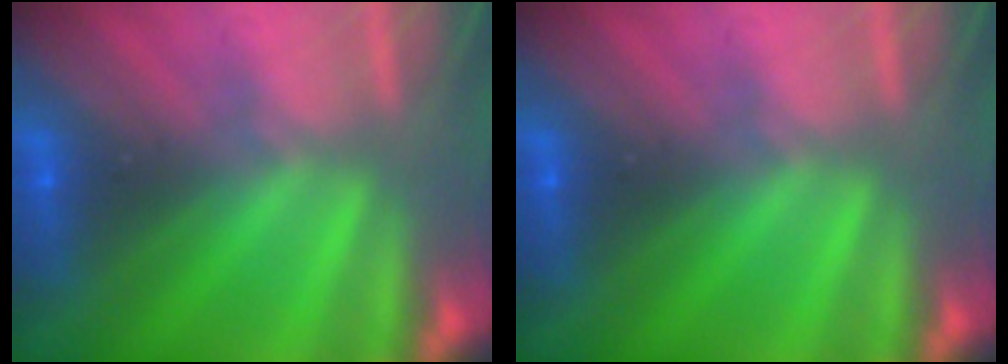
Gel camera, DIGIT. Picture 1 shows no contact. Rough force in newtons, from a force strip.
{"total": 0.0}